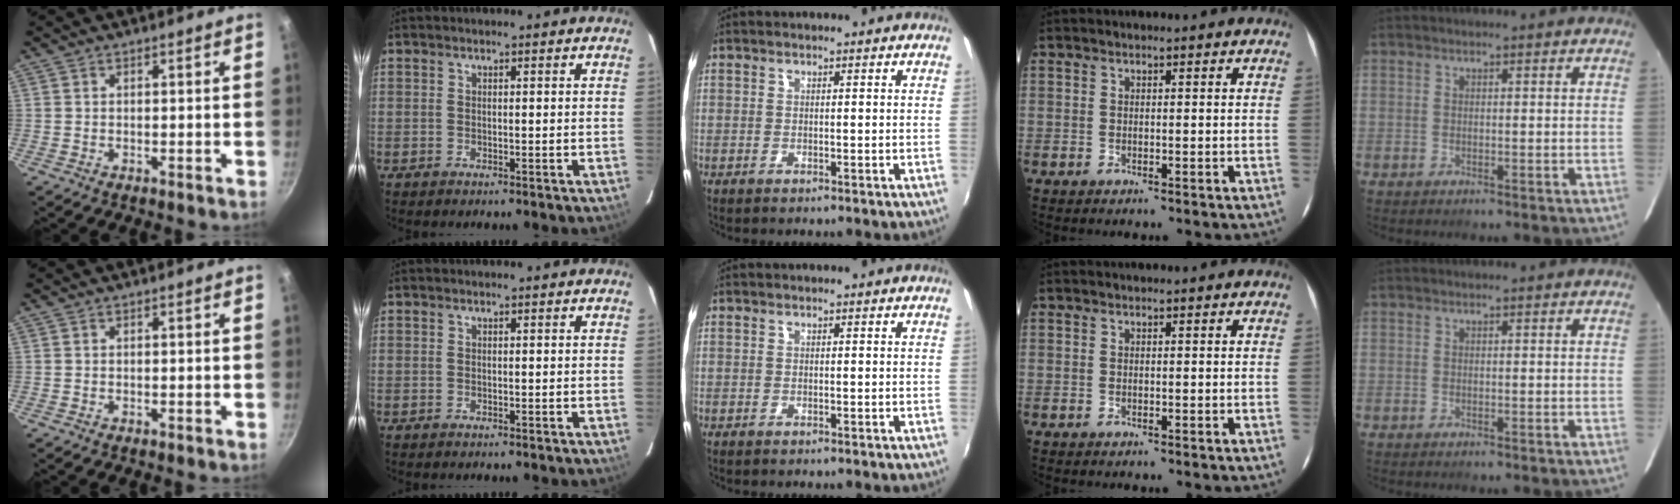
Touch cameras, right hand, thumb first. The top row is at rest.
{}